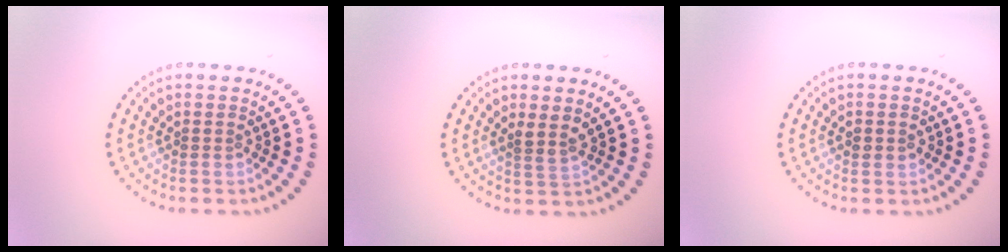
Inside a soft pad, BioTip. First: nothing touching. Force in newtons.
{"total": 1.5, "press": 1.2, "slide": 1.0}
{"total": 1.3, "press": 1.3, "slide": 0.1}